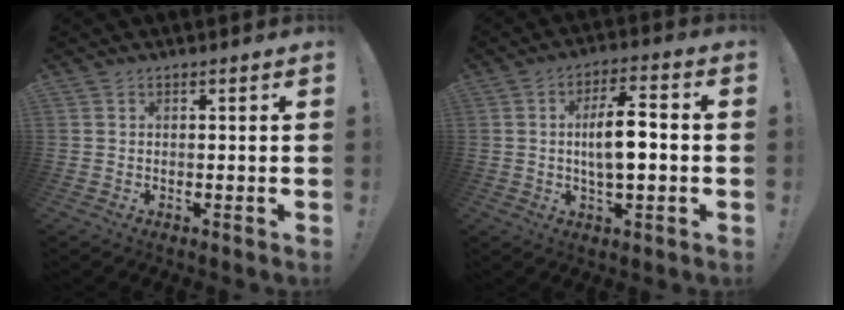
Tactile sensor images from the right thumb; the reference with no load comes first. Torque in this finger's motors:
{"motor_torque": [-0.10, 0.38, 0.48, 0.28, 0.27]}